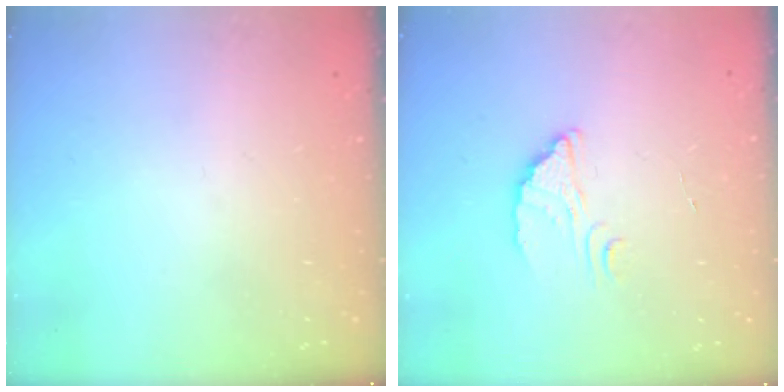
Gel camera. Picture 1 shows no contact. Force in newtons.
{"total": 2.6, "press": 2.6, "slide": 0.1}